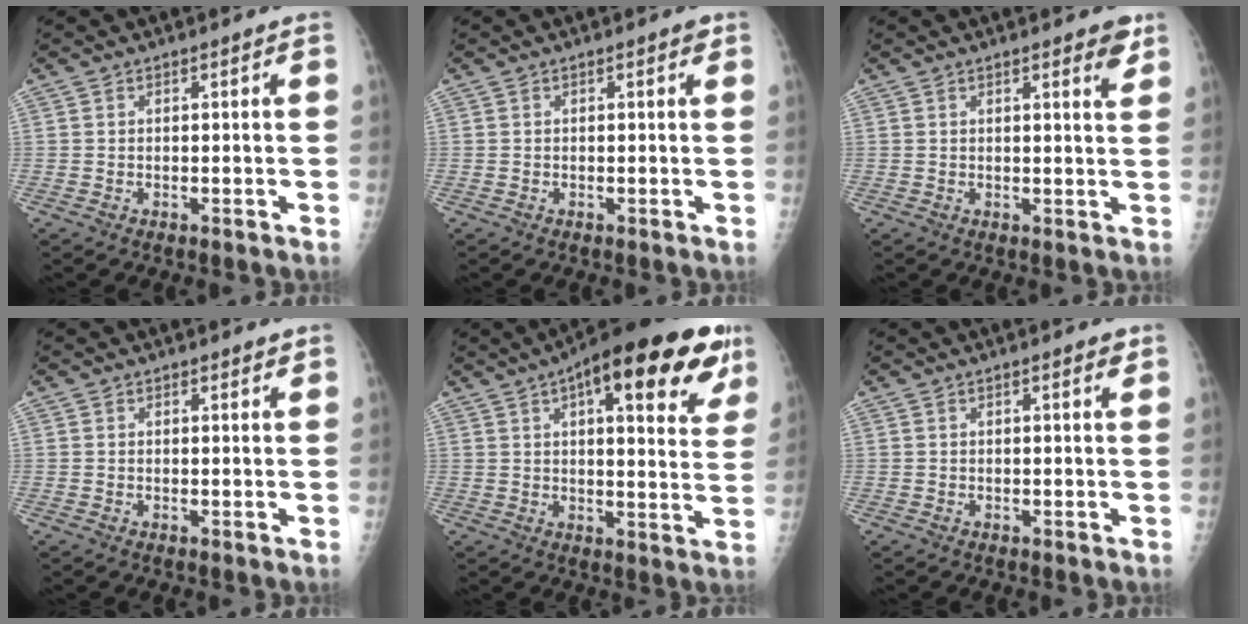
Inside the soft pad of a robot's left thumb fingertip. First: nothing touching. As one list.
[{"total": 0.8, "force": [0.5, 0.3, 0.6], "torque": [-0.006, 0.000, 0.005]}, {"total": 3.8, "force": [2.5, 1.0, 2.6], "torque": [-0.022, -0.013, 0.029]}, {"total": 1.2, "force": [1.0, 0.6, 0.3], "torque": [0.007, -0.007, 0.011]}, {"total": 24.4, "force": [12.7, 8.2, 19.2], "torque": [-0.238, -0.008, 0.166]}, {"total": 1.7, "force": [1.2, 0.4, 1.2], "torque": [-0.014, -0.005, 0.014]}]